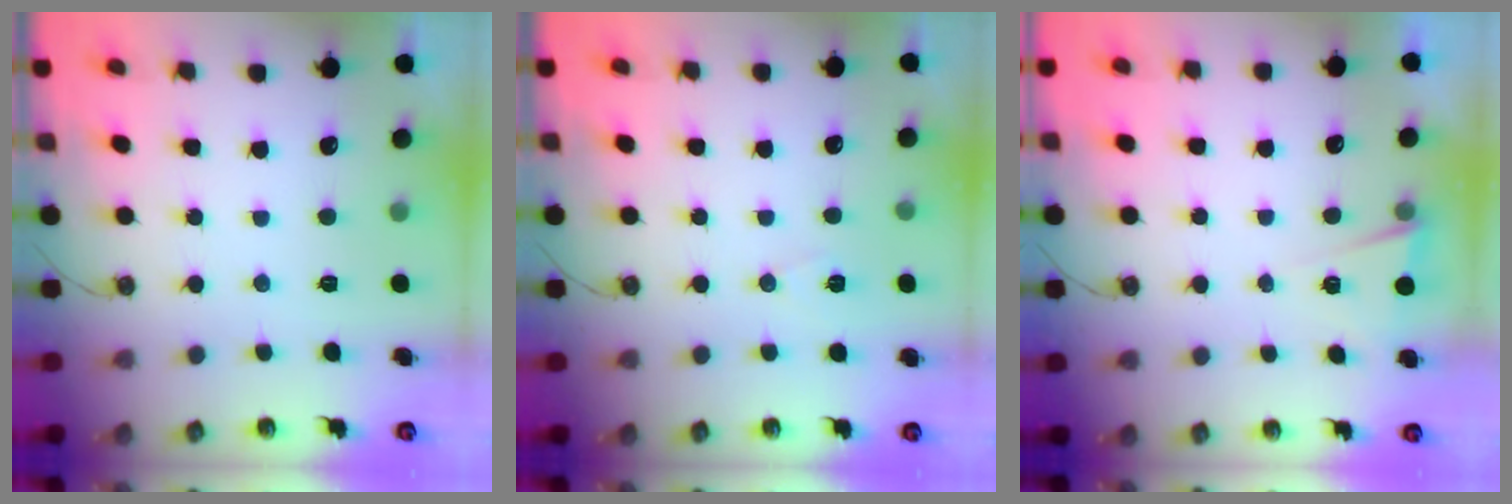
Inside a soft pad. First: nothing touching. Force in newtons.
{"total": 7.2, "press": 5.7, "slide": 4.3}
{"total": 2.9, "press": 2.6, "slide": 1.3}